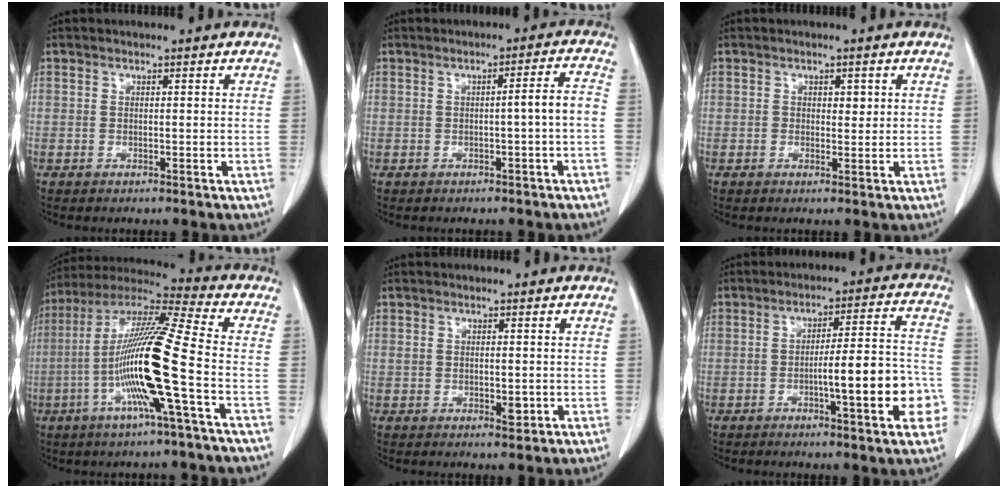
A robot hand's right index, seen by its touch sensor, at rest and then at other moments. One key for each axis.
{"total": 3.3, "fx": -0.9, "fy": -0.4, "fz": 3.2, "tx": -0.044, "ty": 0.007, "tz": -0.013}
{"total": 1.6, "fx": 0.5, "fy": 1.0, "fz": 1.2, "tx": -0.013, "ty": -0.001, "tz": 0.006}
{"total": 17.2, "fx": -4.3, "fy": -0.8, "fz": 16.6, "tx": -0.327, "ty": -0.004, "tz": -0.094}
{"total": 2.5, "fx": -0.2, "fy": 1.2, "fz": 2.1, "tx": -0.039, "ty": -0.001, "tz": 0.004}
{"total": 12.4, "fx": -3.7, "fy": 1.6, "fz": 11.7, "tx": -0.155, "ty": 0.021, "tz": -0.048}